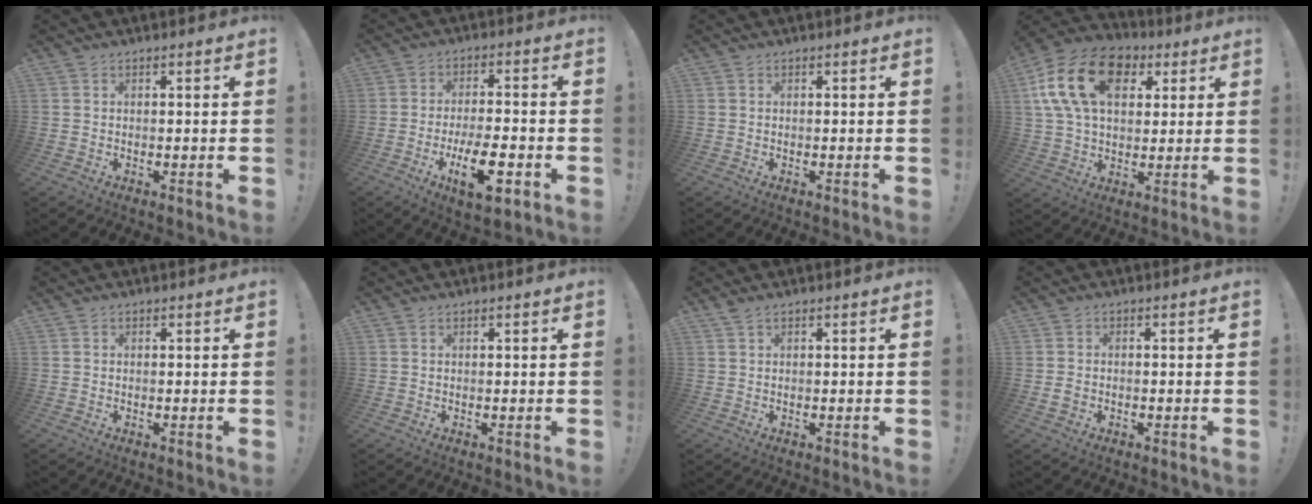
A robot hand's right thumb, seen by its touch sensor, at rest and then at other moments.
{"total": 12.0, "force": [-5.2, 3.8, 10.2], "torque": [-0.163, 0.008, -0.087]}
{"total": 0.0}
{"total": 20.3, "force": [6.8, 13.4, 13.6], "torque": [-0.244, -0.009, 0.123]}
{"total": 0.0}
{"total": 0.5, "force": [0.4, 0.0, 0.4], "torque": [-0.008, 0.001, 0.007]}
{"total": 1.3, "force": [0.9, 0.2, 0.9], "torque": [-0.023, 0.001, 0.016]}
{"total": 1.8, "force": [-0.6, 1.3, 1.0], "torque": [-0.024, 0.008, -0.008]}